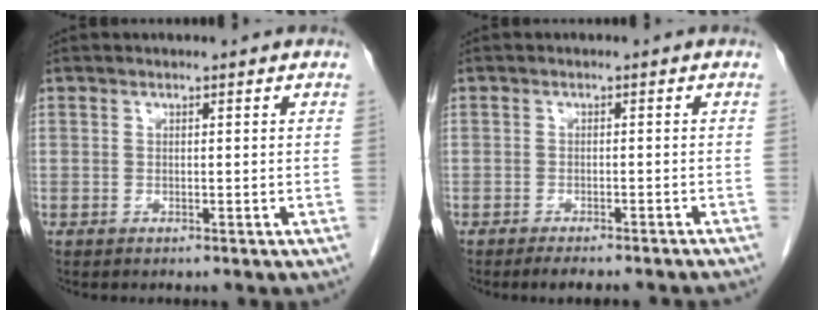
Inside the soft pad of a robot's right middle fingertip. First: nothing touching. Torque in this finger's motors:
{"motor_torque": [0.11, -0.05, 0.01, 0.03]}